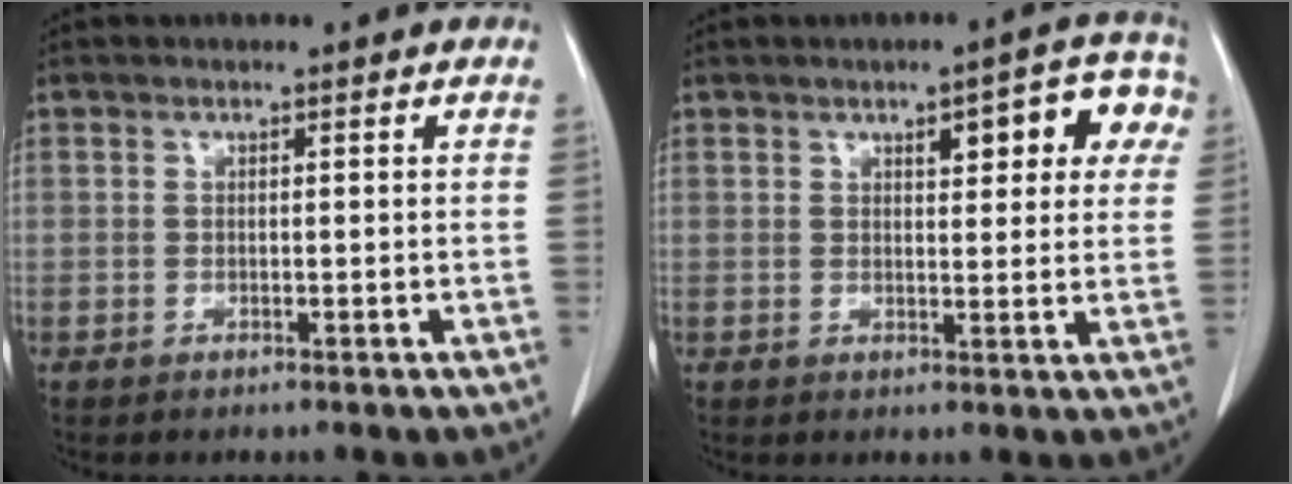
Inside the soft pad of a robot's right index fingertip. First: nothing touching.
{"total": 8.5, "force": [3.4, 3.0, 7.2], "torque": [-0.075, 0.021, 0.039]}